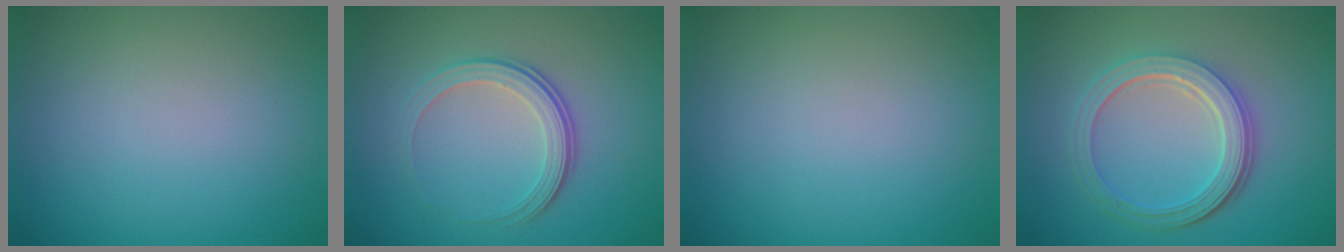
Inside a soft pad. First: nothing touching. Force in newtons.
{"total": 3.5, "press": 2.6, "slide": 2.4}
{"total": 0.0}
{"total": 5.2, "press": 3.7, "slide": 3.6}